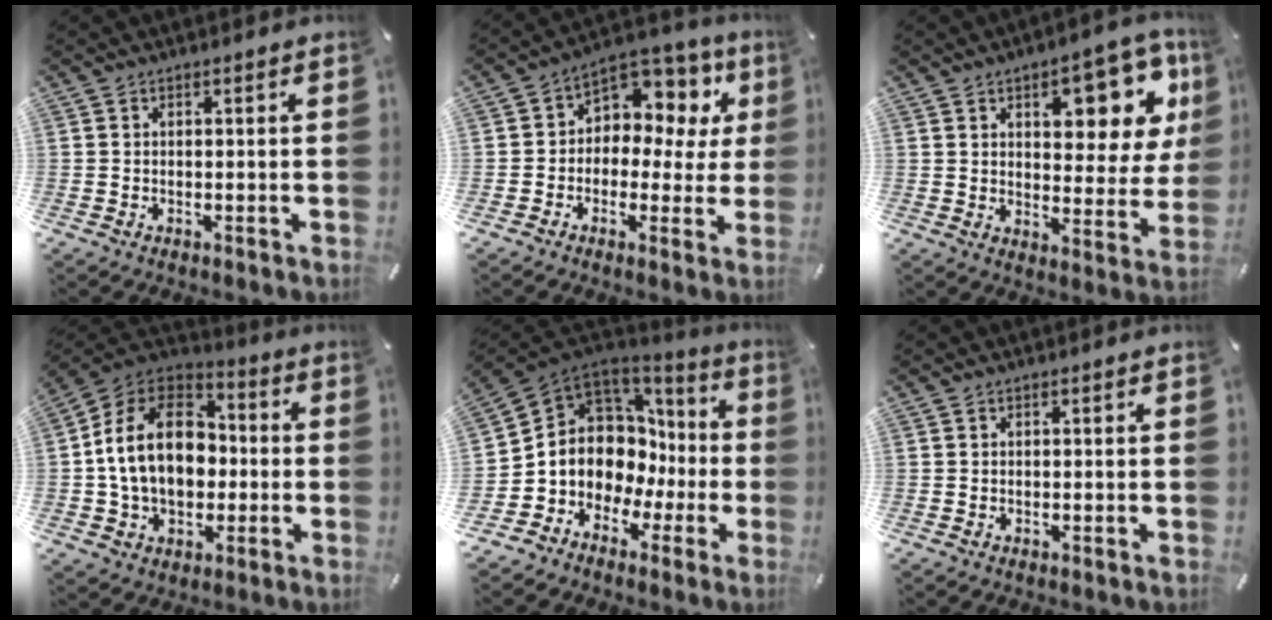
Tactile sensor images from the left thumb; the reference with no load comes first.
{"total": 9.9, "force": [3.1, 7.7, 5.5], "torque": [-0.083, -0.030, 0.058]}
{"total": 15.7, "force": [7.9, 7.7, 11.2], "torque": [-0.126, -0.048, 0.126]}
{"total": 17.4, "force": [-0.8, 13.8, 10.6], "torque": [-0.224, 0.021, -0.014]}
{"total": 9.2, "force": [0.9, 8.6, 3.3], "torque": [-0.071, -0.040, 0.024]}
{"total": 0.0}